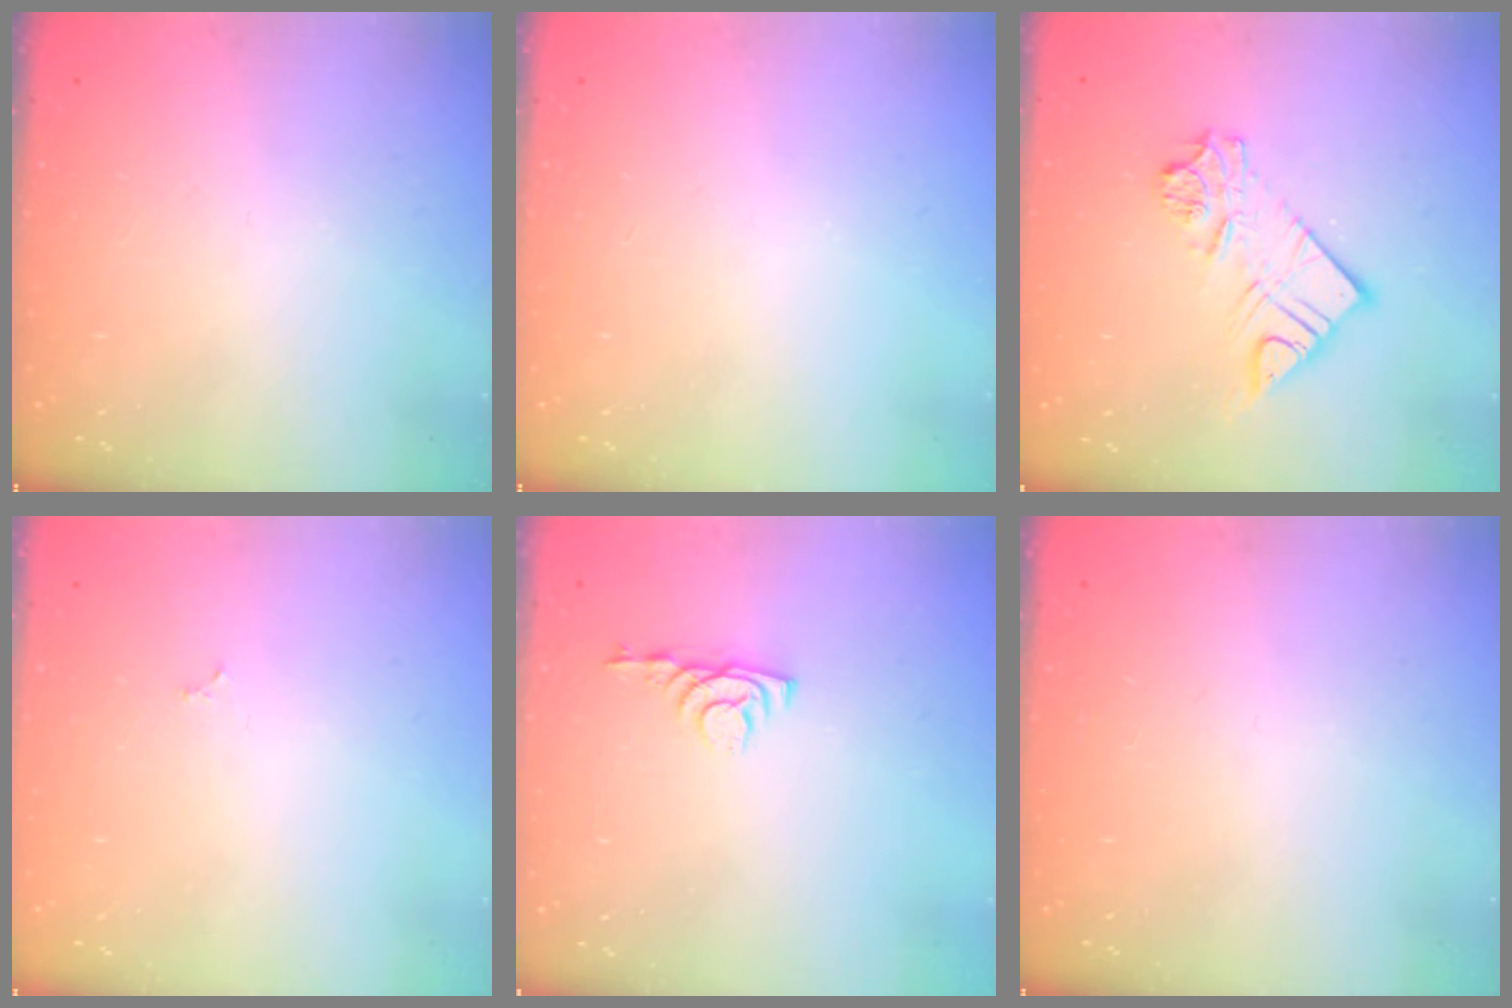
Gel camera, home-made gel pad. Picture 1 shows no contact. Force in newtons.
{"total": 0.0}
{"total": 13.3, "press": 13.3, "slide": 1.4}
{"total": 1.8, "press": 1.8, "slide": 0.3}
{"total": 3.7, "press": 3.7, "slide": 0.6}
{"total": 0.7, "press": 0.6, "slide": 0.1}